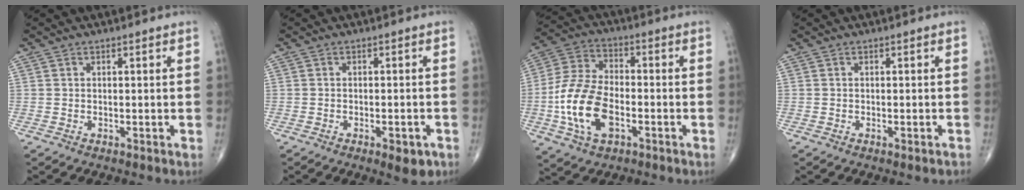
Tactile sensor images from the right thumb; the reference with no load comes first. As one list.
[{"total": 4.1, "force": [-2.1, 1.5, 3.2], "torque": [-0.040, 0.003, -0.022]}, {"total": 14.7, "force": [-3.9, 8.4, 11.4], "torque": [-0.231, 0.020, -0.075]}, {"total": 1.0, "force": [-0.7, 0.1, 0.8], "torque": [-0.013, -0.002, -0.006]}]